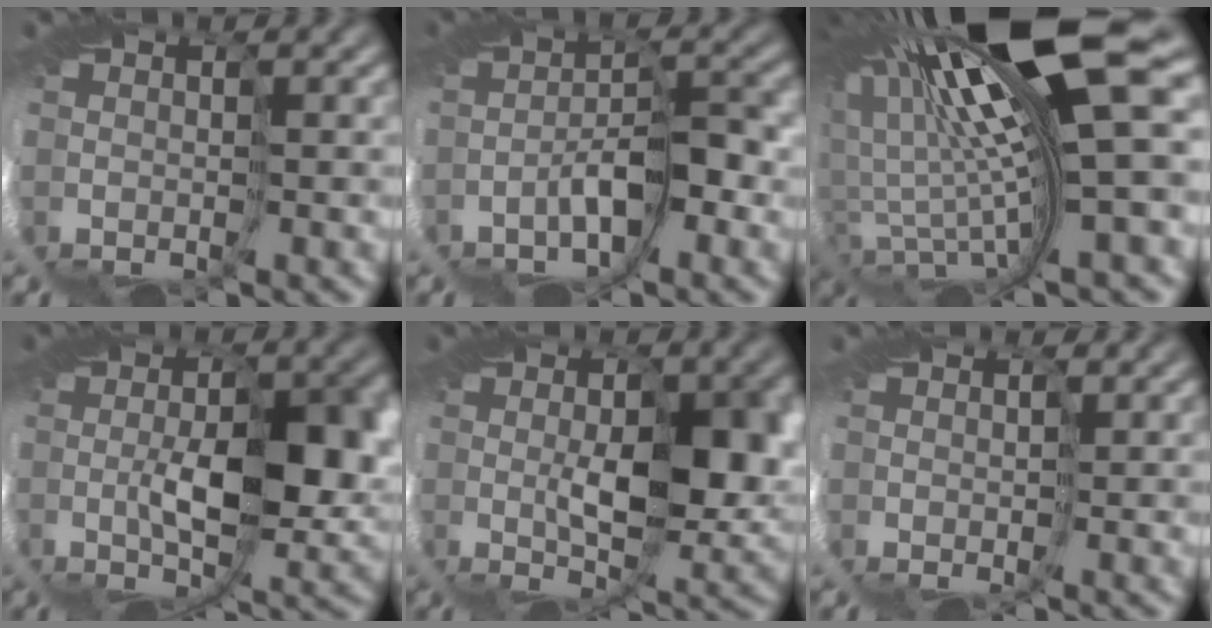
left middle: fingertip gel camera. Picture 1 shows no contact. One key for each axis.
{"total": 2.4, "fx": -1.4, "fy": -0.9, "fz": 1.7, "tx": -0.045, "ty": 0.007, "tz": -0.038}
{"total": 13.5, "fx": 6.7, "fy": 1.5, "fz": 11.6, "tx": -0.218, "ty": -0.005, "tz": 0.117}
{"total": 5.4, "fx": 0.3, "fy": 1.3, "fz": 5.3, "tx": -0.114, "ty": -0.012, "tz": 0.005}
{"total": 5.1, "fx": 1.1, "fy": 1.4, "fz": 4.8, "tx": -0.102, "ty": -0.013, "tz": 0.023}
{"total": 1.2, "fx": 0.9, "fy": 0.6, "fz": 0.6, "tx": -0.020, "ty": 0.007, "tz": 0.009}